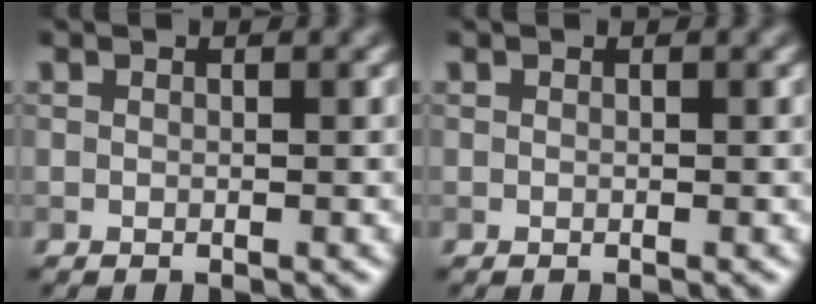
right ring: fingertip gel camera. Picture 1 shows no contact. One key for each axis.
{"total": 0.0}